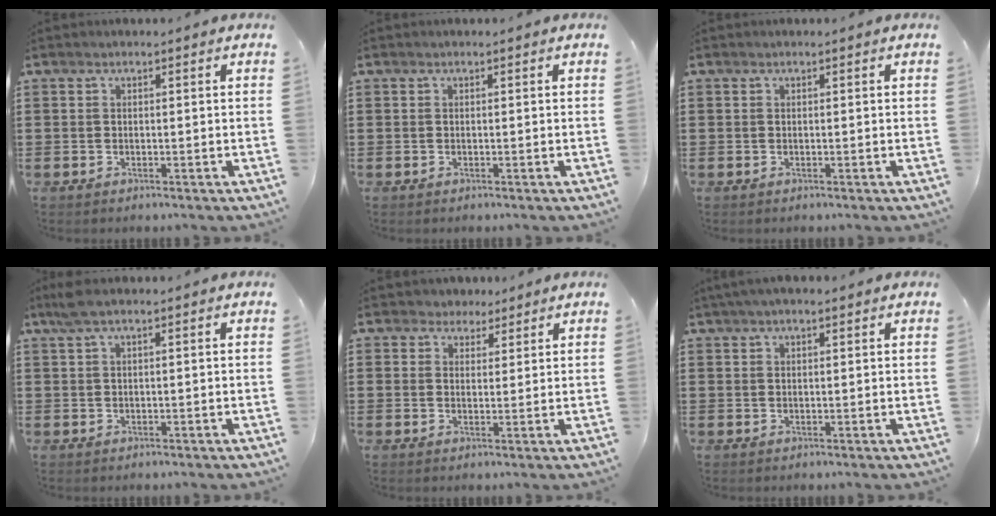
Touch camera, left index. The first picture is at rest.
{"total": 0.0}
{"total": 0.0}
{"total": 1.9, "force": [1.0, 0.2, 1.6], "torque": [-0.033, 0.001, 0.018]}
{"total": 2.6, "force": [1.9, 1.8, 0.0], "torque": [-0.011, 0.011, 0.035]}
{"total": 1.9, "force": [1.3, 0.5, 1.3], "torque": [-0.027, 0.005, 0.024]}